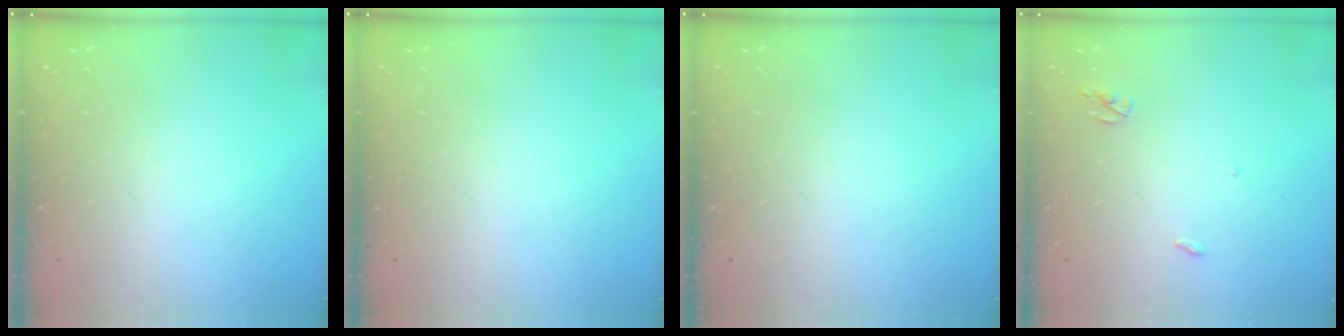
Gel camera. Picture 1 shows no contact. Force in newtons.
{"total": 0.0}
{"total": 0.0}
{"total": 2.6, "press": 2.6, "slide": 0.2}